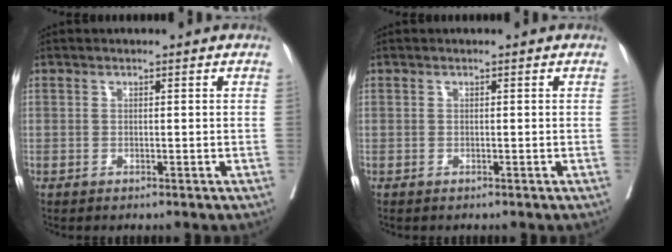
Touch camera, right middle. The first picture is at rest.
{"total": 0.0}